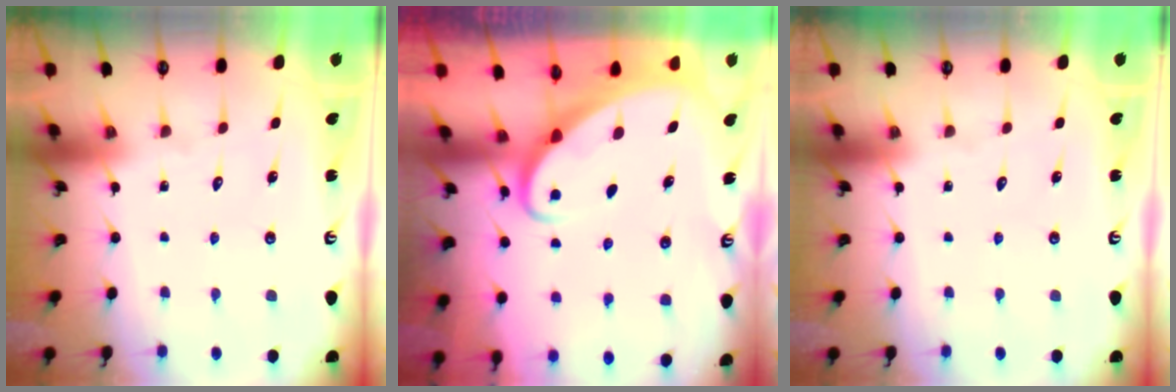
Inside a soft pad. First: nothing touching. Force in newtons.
{"total": 2.8, "press": 2.8, "slide": 0.3}
{"total": 0.0}